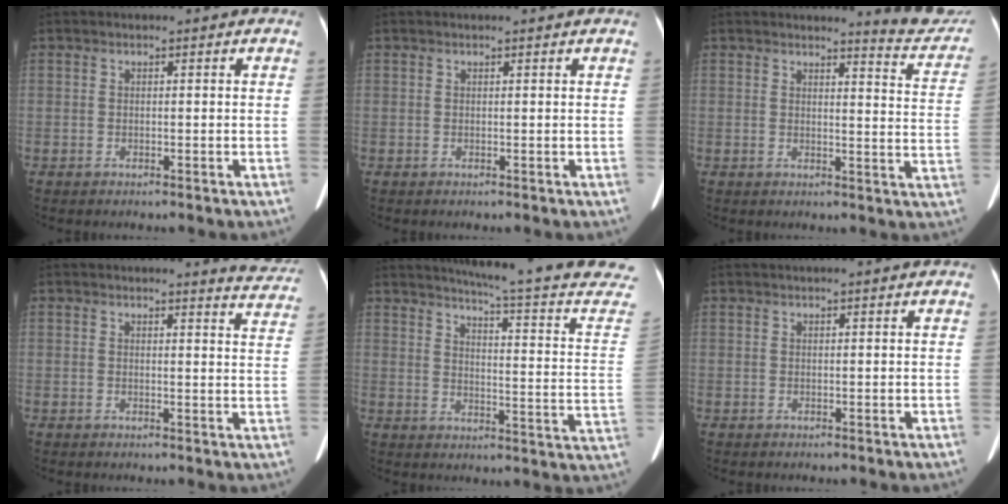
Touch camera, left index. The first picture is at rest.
{"total": 1.0, "force": [0.9, 0.0, 0.4], "torque": [-0.011, 0.009, 0.013]}
{"total": 8.7, "force": [8.6, 0.2, 1.3], "torque": [-0.003, -0.062, 0.078]}
{"total": 6.3, "force": [6.2, 0.3, 1.0], "torque": [-0.002, -0.036, 0.042]}
{"total": 22.3, "force": [20.0, -0.7, 9.9], "torque": [-0.139, -0.087, 0.235]}
{"total": 2.5, "force": [2.1, -0.4, 1.3], "torque": [-0.016, 0.025, 0.036]}